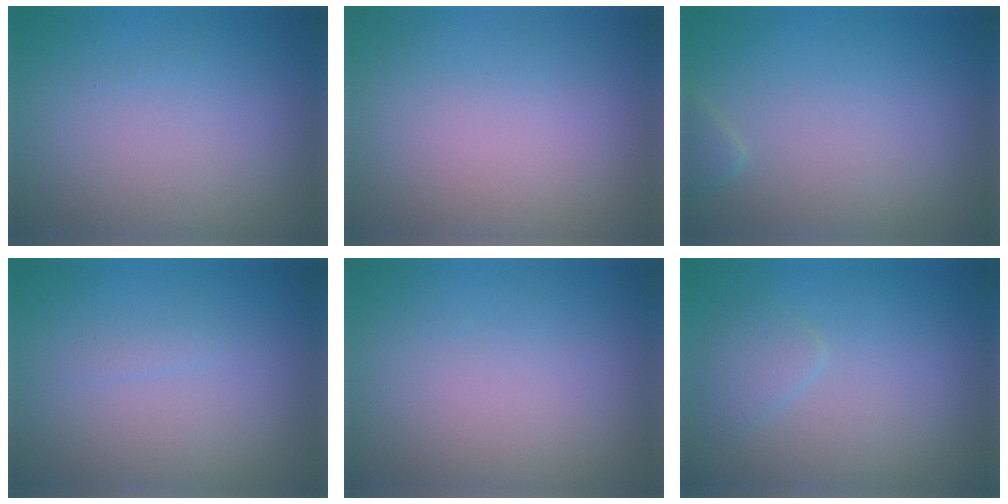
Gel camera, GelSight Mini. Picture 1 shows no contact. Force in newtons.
{"total": 0.0}
{"total": 0.6, "press": 0.6, "slide": 0.1}
{"total": 0.7, "press": 0.7, "slide": 0.0}
{"total": 0.0}
{"total": 1.5, "press": 1.5, "slide": 0.1}